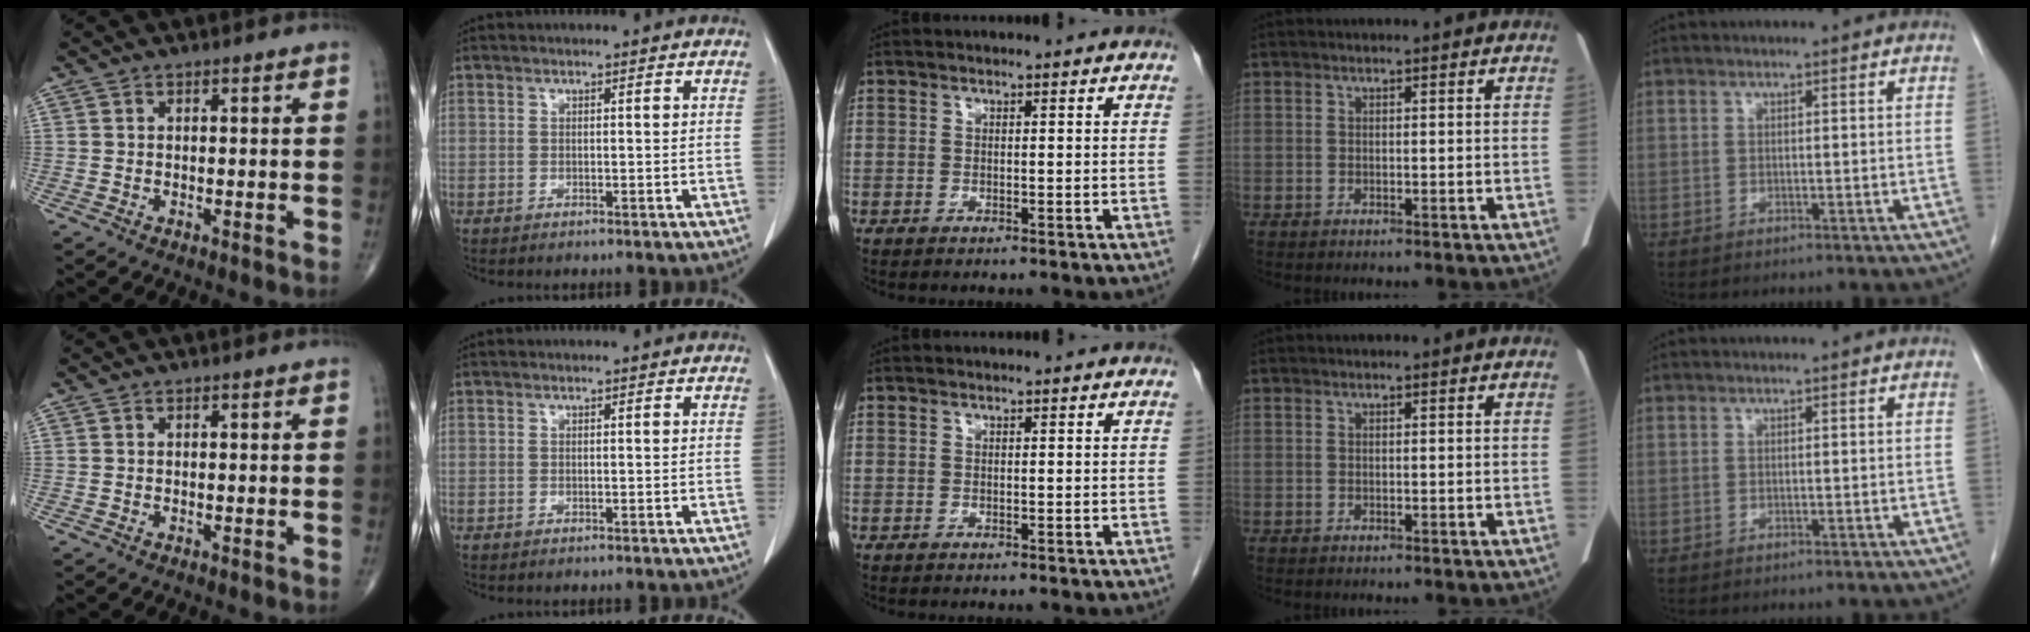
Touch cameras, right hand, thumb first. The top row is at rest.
{}